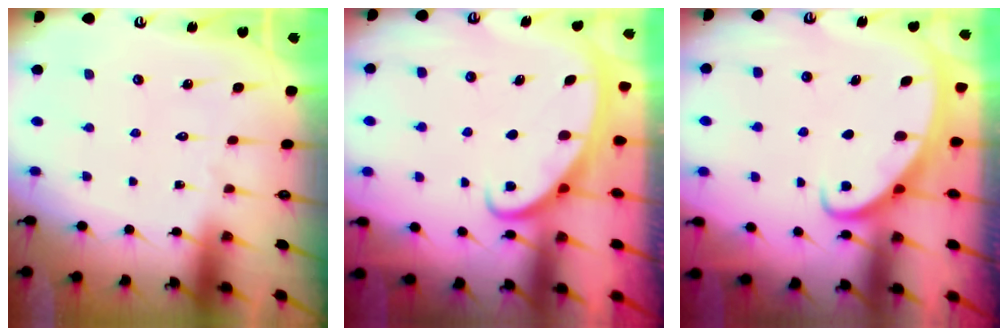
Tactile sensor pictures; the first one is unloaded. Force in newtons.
{"total": 2.5, "press": 2.5, "slide": 0.3}
{"total": 2.5, "press": 2.5, "slide": 0.3}